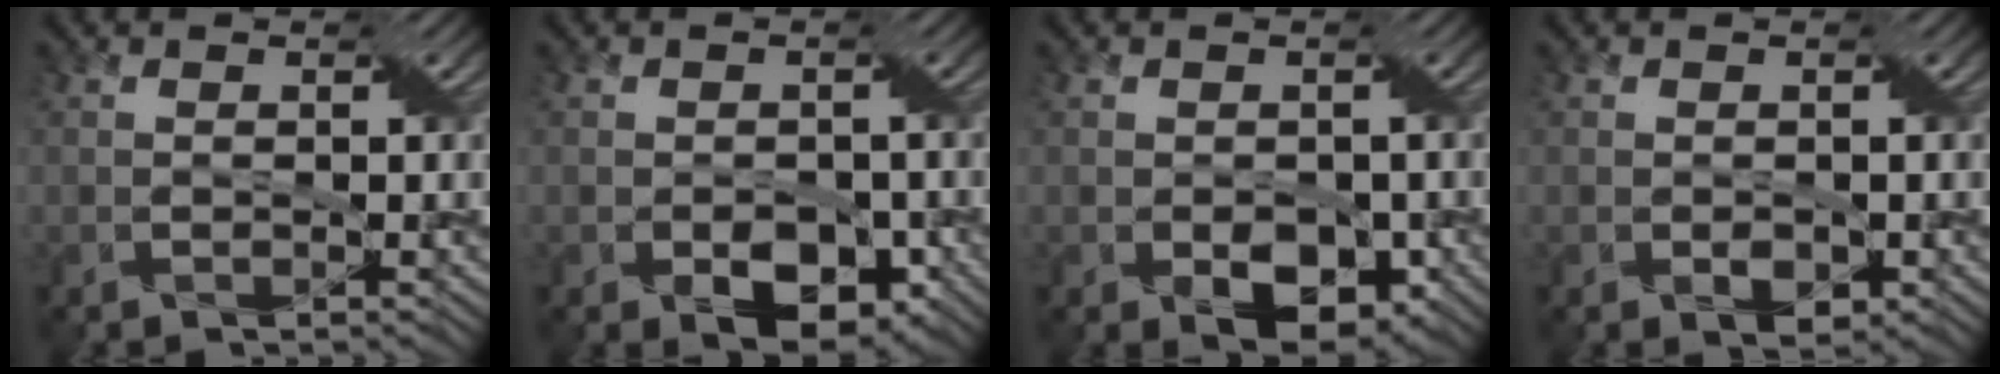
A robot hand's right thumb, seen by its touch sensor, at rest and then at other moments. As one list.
[{"total": 5.4, "force": [-2.3, 3.4, 3.5], "torque": [-0.049, -0.011, -0.036]}, {"total": 5.1, "force": [-1.8, 3.3, 3.4], "torque": [-0.054, -0.012, -0.028]}, {"total": 1.6, "force": [-0.4, 1.2, 1.1], "torque": [-0.024, -0.006, -0.005]}]